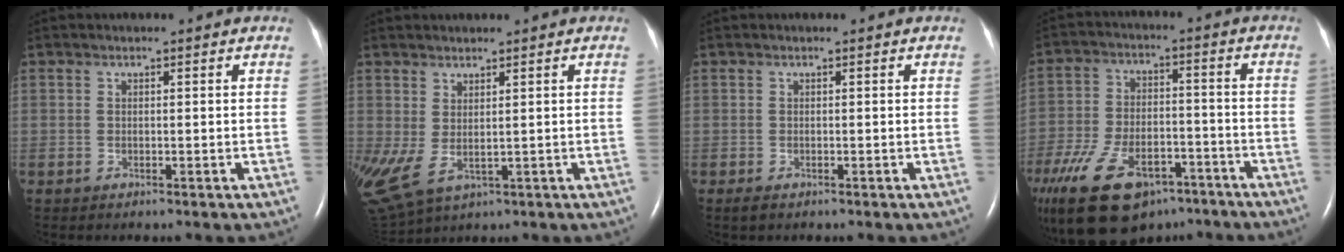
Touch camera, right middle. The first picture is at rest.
{"total": 9.8, "force": [-2.2, 5.7, 7.6], "torque": [-0.209, -0.002, -0.021]}
{"total": 0.6, "force": [-0.4, 0.2, 0.4], "torque": [-0.009, -0.003, -0.004]}
{"total": 21.3, "force": [-14.4, 11.0, 11.2], "torque": [-0.274, -0.017, -0.235]}